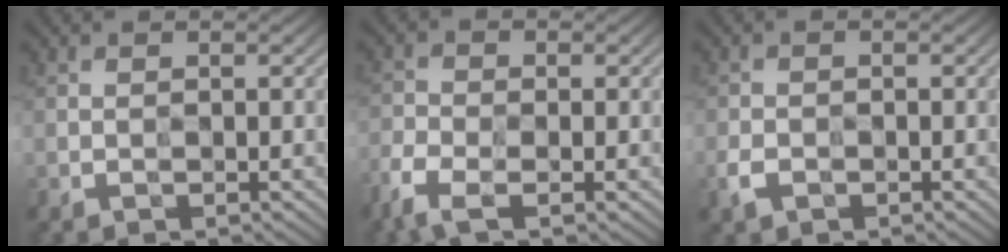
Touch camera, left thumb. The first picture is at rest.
{"total": 4.6, "force": [-3.0, 1.9, 2.9], "torque": [-0.068, -0.011, -0.070]}
{"total": 1.8, "force": [-1.0, 1.4, 0.7], "torque": [-0.013, -0.002, -0.025]}